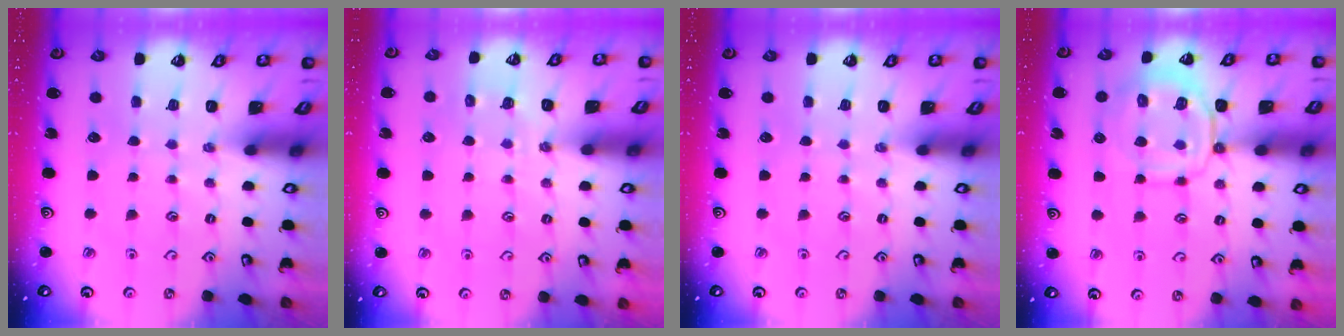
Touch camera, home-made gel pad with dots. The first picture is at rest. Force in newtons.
{"total": 4.2, "press": 4.1, "slide": 0.9}
{"total": 0.0}
{"total": 10.4, "press": 10.4, "slide": 1.2}